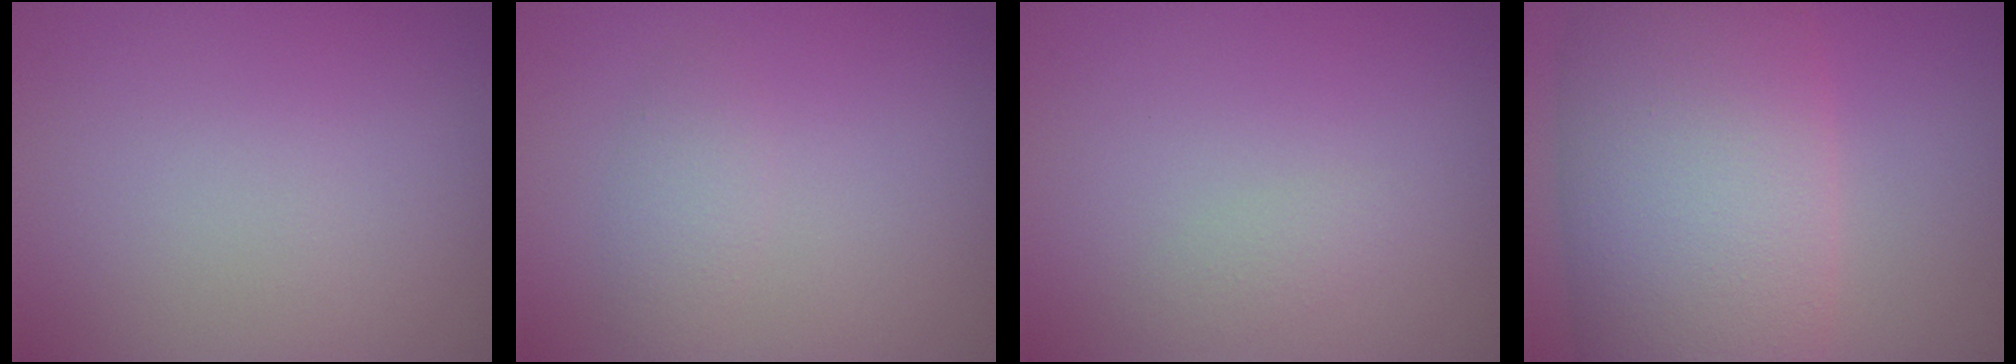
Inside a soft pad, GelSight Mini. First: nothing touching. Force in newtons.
{"total": 1.6, "press": 1.6, "slide": 0.0}
{"total": 1.0, "press": 1.0, "slide": 0.0}
{"total": 14.2, "press": 14.2, "slide": 0.6}